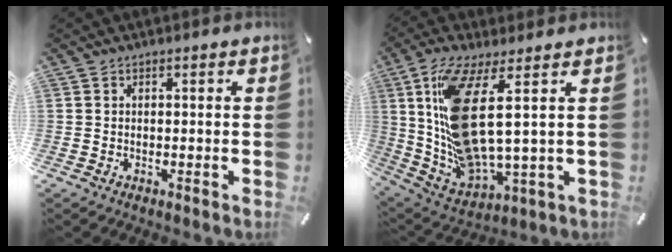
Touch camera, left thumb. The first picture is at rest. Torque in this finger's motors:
{"motor_torque": [2.87, 2.14, 1.21, -0.74, 0.65]}